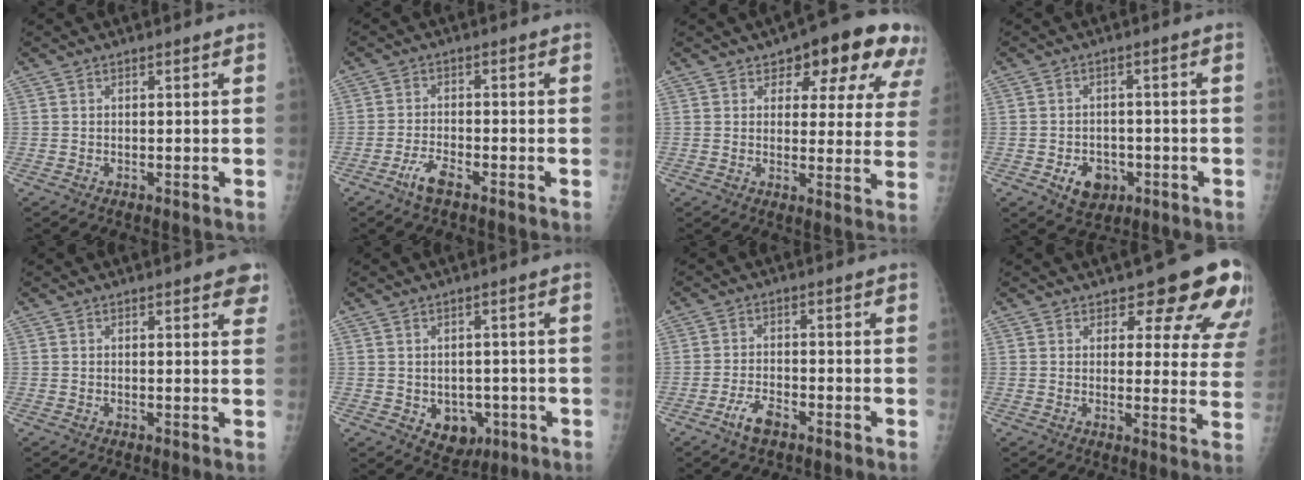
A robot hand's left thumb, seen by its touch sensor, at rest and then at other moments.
{"total": 3.9, "force": [-2.6, 1.1, 2.6], "torque": [-0.059, 0.014, -0.050]}
{"total": 14.4, "force": [8.1, 6.9, 9.7], "torque": [-0.072, -0.027, 0.091]}
{"total": 6.1, "force": [-2.4, 4.6, 3.1], "torque": [-0.027, 0.013, -0.029]}
{"total": 3.5, "force": [2.2, 1.3, 2.4], "torque": [-0.006, -0.003, 0.021]}
{"total": 6.4, "force": [-1.8, 5.0, 3.6], "torque": [-0.021, 0.008, -0.009]}
{"total": 4.2, "force": [-2.8, 1.6, 2.7], "torque": [-0.055, 0.017, -0.051]}
{"total": 13.9, "force": [9.8, 5.6, 8.2], "torque": [-0.044, -0.053, 0.099]}